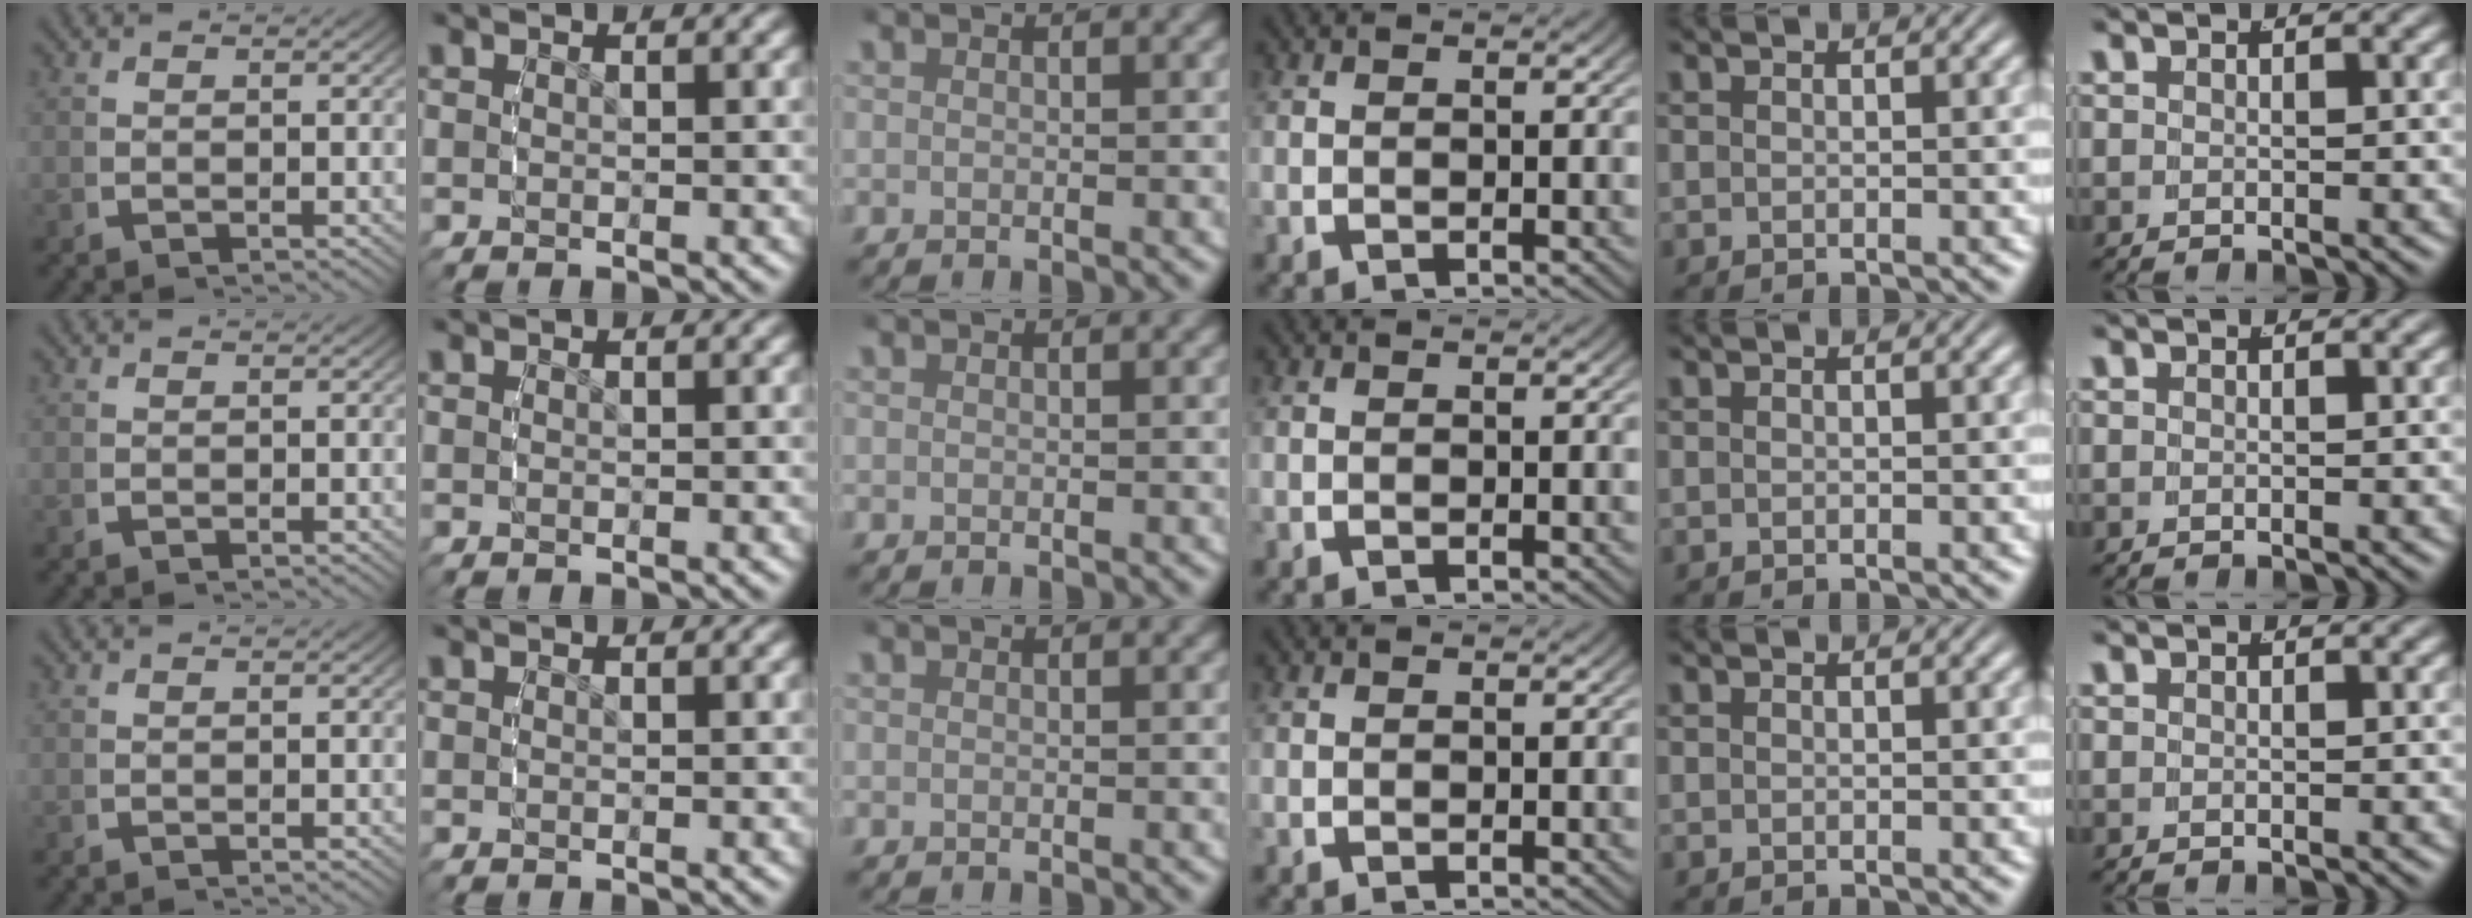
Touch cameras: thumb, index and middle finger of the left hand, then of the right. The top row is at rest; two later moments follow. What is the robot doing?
{"motion": "reach", "object": "bottle cap"}